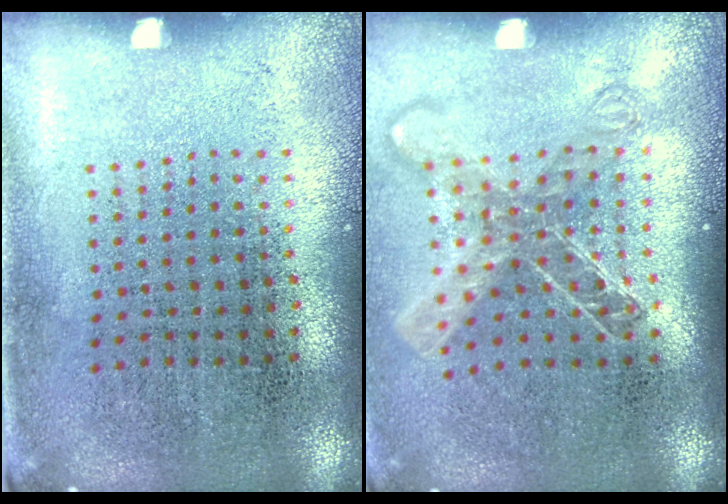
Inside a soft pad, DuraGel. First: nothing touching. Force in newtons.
{"total": 1.5, "press": 1.2, "slide": 0.8}